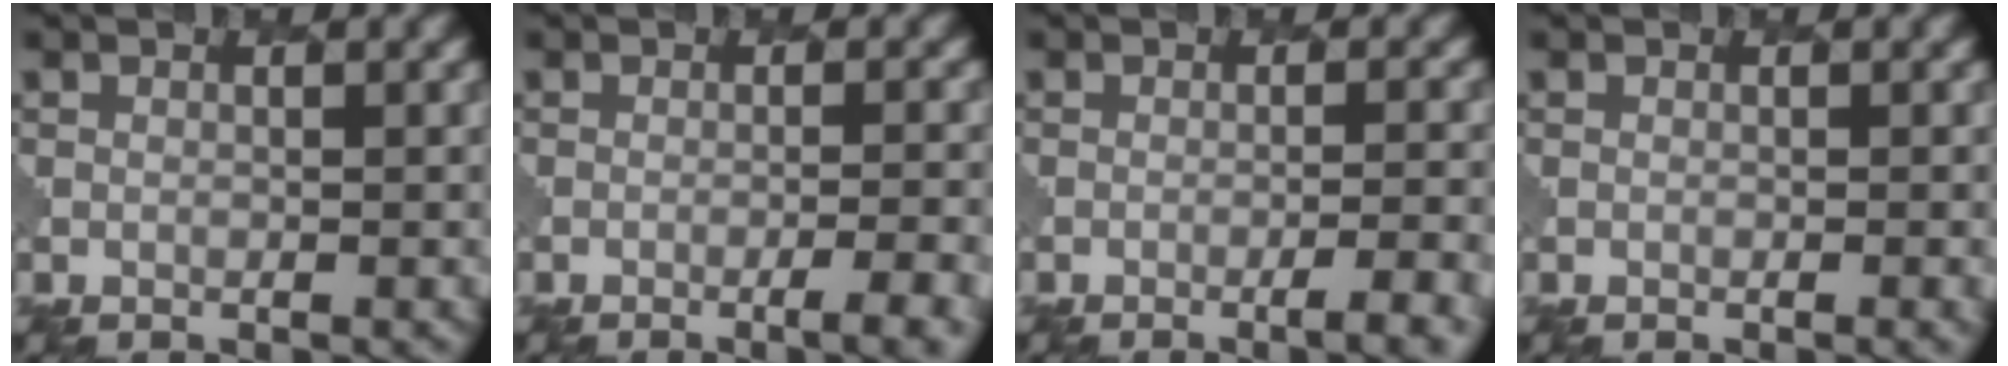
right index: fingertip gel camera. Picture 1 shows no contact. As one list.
[{"total": 4.4, "force": [-2.3, 1.3, 3.5], "torque": [-0.029, 0.012, -0.029]}, {"total": 4.4, "force": [-2.3, 1.2, 3.6], "torque": [-0.030, 0.013, -0.032]}, {"total": 1.1, "force": [-0.3, 0.3, 1.0], "torque": [-0.007, 0.001, -0.003]}]